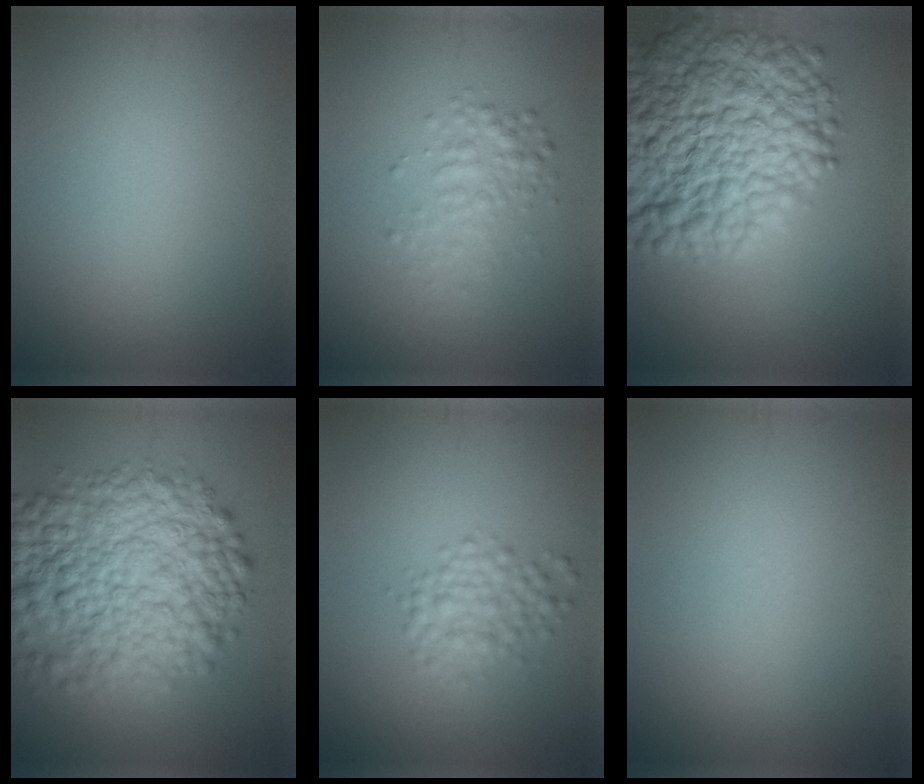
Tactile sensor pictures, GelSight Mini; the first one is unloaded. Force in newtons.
{"total": 2.3, "press": 2.3, "slide": 0.1}
{"total": 15.3, "press": 15.3, "slide": 0.5}
{"total": 11.4, "press": 11.4, "slide": 0.3}
{"total": 2.7, "press": 2.7, "slide": 0.1}
{"total": 0.0}